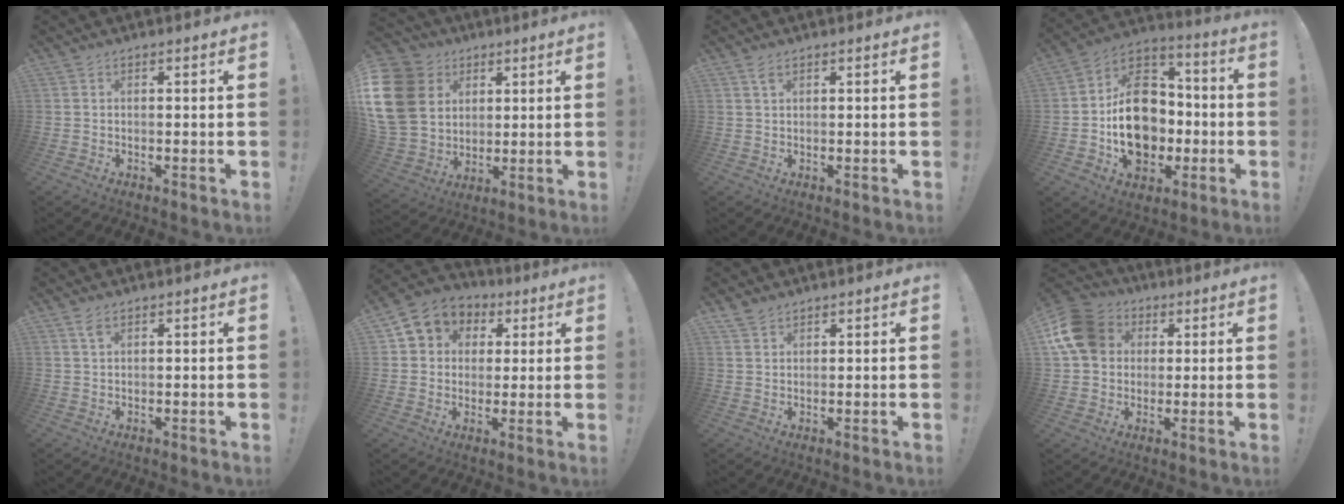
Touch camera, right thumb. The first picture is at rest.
{"total": 18.2, "force": [4.6, 14.8, 9.6], "torque": [-0.181, -0.011, 0.097]}
{"total": 2.1, "force": [1.3, 0.8, 1.4], "torque": [-0.027, -0.002, 0.023]}
{"total": 20.2, "force": [-3.3, 15.3, 12.7], "torque": [-0.197, 0.032, -0.040]}
{"total": 2.6, "force": [1.5, 1.0, 1.9], "torque": [-0.037, -0.002, 0.027]}
{"total": 8.0, "force": [2.4, 7.2, 2.4], "torque": [-0.034, -0.012, 0.053]}
{"total": 2.7, "force": [2.3, 1.2, 0.8], "torque": [-0.017, -0.012, 0.044]}
{"total": 15.3, "force": [4.0, 12.6, 7.7], "torque": [-0.122, -0.002, 0.082]}